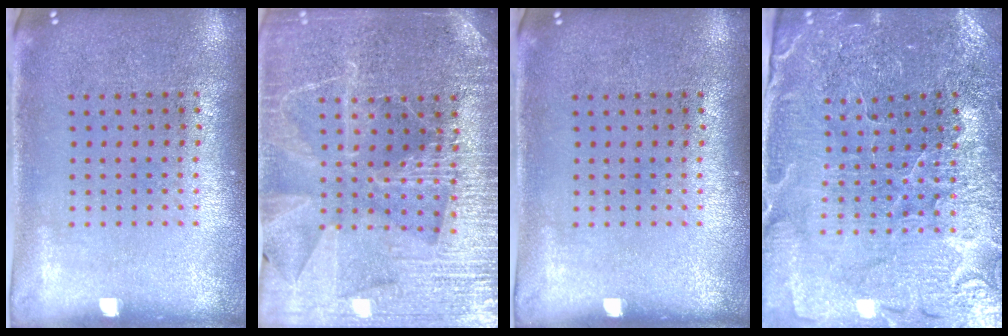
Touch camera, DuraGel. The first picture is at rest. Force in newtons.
{"total": 4.2, "press": 4.0, "slide": 1.4}
{"total": 0.0}
{"total": 3.3, "press": 3.3, "slide": 0.3}